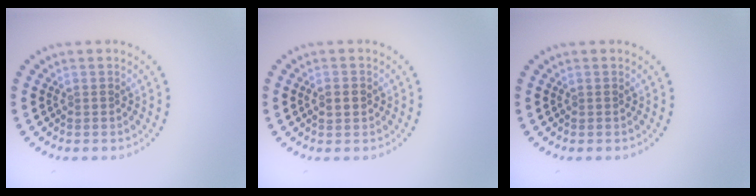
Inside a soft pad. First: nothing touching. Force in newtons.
{"total": 1.9, "press": 1.9, "slide": 0.2}
{"total": 0.0}